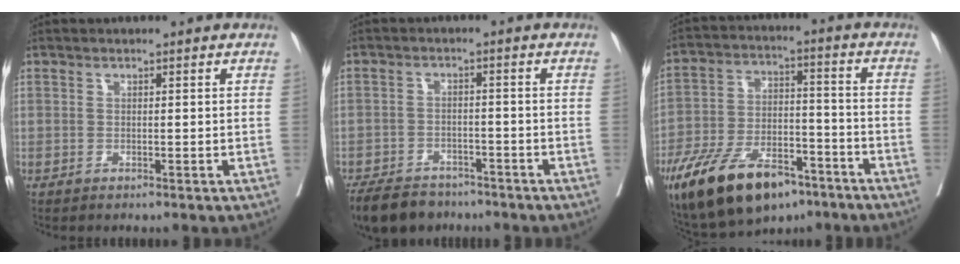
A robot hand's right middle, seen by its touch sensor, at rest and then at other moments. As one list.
[{"total": 10.1, "force": [-8.2, 5.0, 3.4], "torque": [-0.064, -0.011, -0.123]}, {"total": 16.8, "force": [-11.3, 6.9, 10.4], "torque": [-0.199, -0.004, -0.197]}]